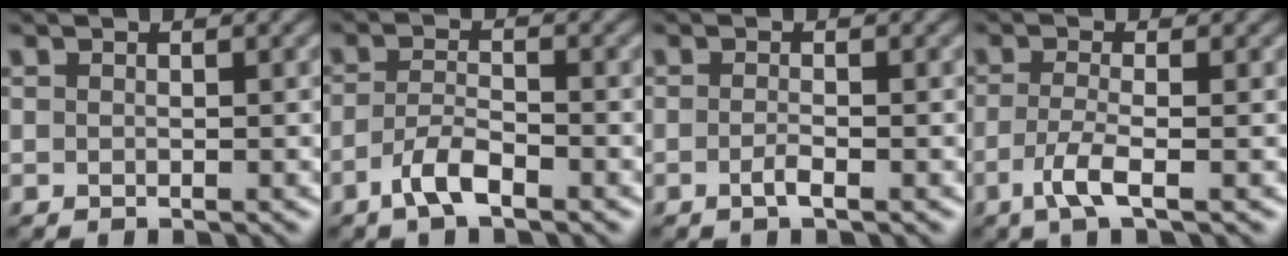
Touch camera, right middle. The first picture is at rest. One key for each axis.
{"total": 3.0, "fx": -1.9, "fy": 0.9, "fz": 2.2, "tx": -0.049, "ty": 0.004, "tz": -0.043}
{"total": 1.2, "fx": -0.5, "fy": 0.3, "fz": 1.0, "tx": -0.019, "ty": 0.000, "tz": -0.013}
{"total": 2.9, "fx": -1.3, "fy": 0.6, "fz": 2.5, "tx": -0.056, "ty": -0.005, "tz": -0.034}